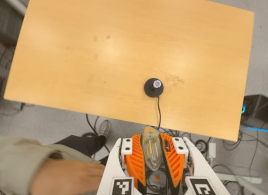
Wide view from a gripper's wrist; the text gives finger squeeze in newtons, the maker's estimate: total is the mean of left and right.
{"total": 21.5, "left": 23.9, "right": 19.0}